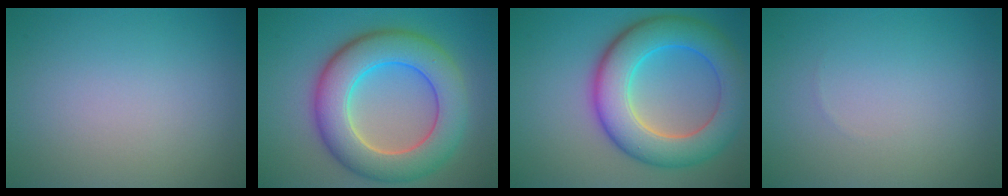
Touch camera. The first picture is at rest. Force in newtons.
{"total": 9.4, "press": 9.4, "slide": 0.5}
{"total": 9.1, "press": 9.1, "slide": 0.2}
{"total": 0.0}